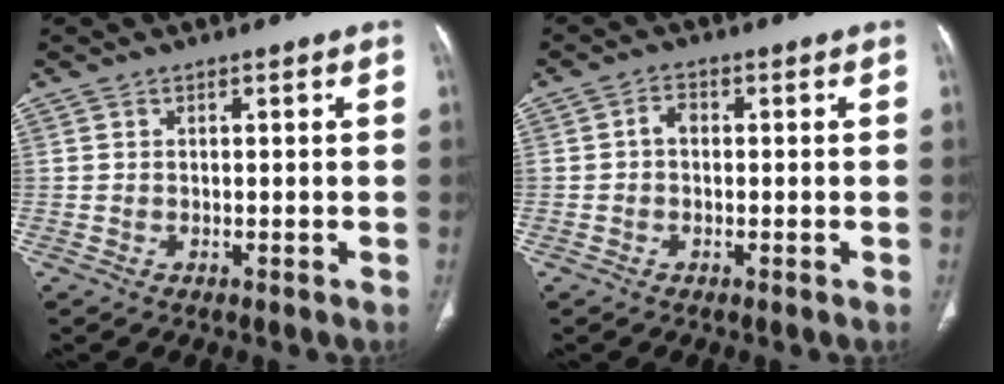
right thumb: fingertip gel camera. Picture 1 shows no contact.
{"total": 2.3, "force": [-0.1, 1.6, 1.6], "torque": [-0.020, 0.009, -0.006]}